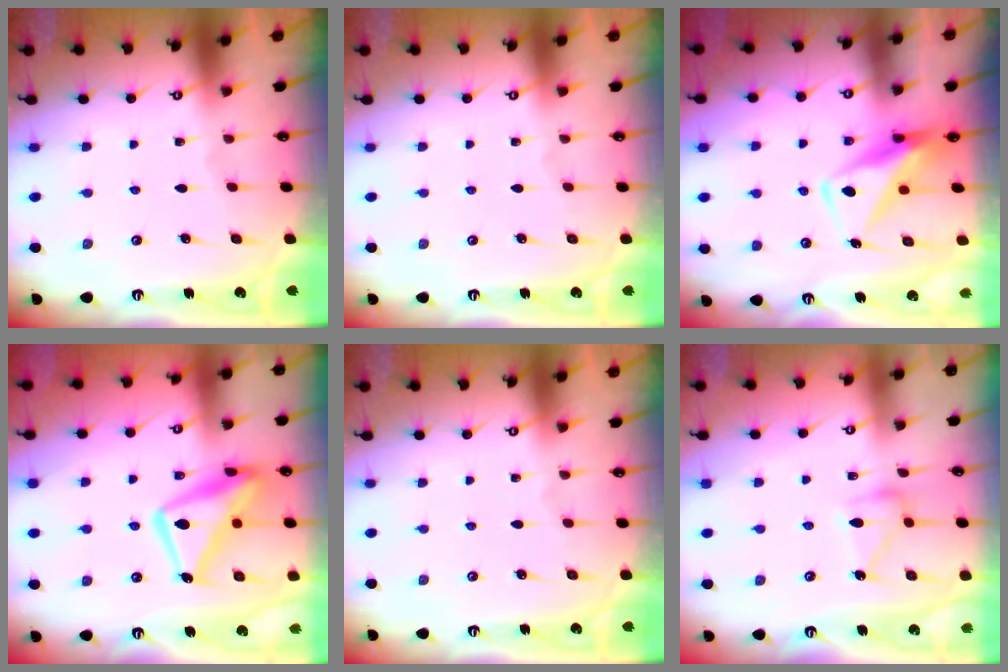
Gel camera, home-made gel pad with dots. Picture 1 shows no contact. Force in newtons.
{"total": 0.0}
{"total": 10.8, "press": 10.8, "slide": 1.2}
{"total": 15.4, "press": 15.4, "slide": 1.4}
{"total": 0.0}
{"total": 12.1, "press": 12.1, "slide": 0.3}